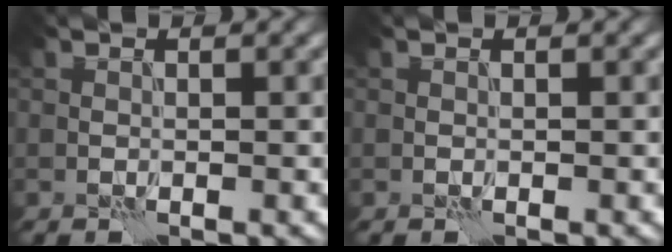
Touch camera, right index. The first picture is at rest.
{"total": 0.0}